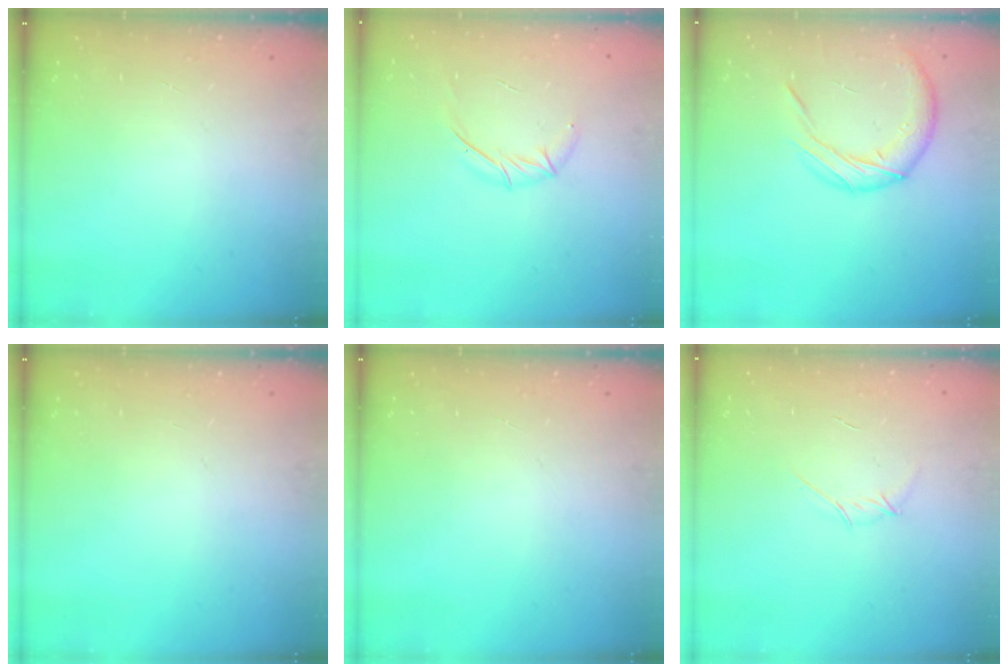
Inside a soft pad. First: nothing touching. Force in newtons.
{"total": 7.6, "press": 7.5, "slide": 1.1}
{"total": 10.4, "press": 10.4, "slide": 0.3}
{"total": 0.0}
{"total": 0.0}
{"total": 3.0, "press": 2.9, "slide": 0.6}